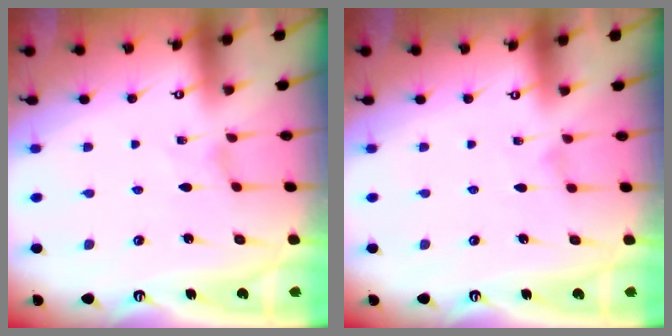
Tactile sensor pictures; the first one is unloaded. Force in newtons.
{"total": 0.0}